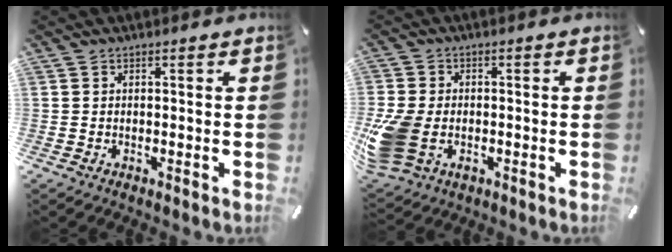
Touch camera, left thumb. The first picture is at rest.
{"total": 10.6, "force": [-2.7, 7.8, 6.7], "torque": [-0.151, 0.004, -0.046]}